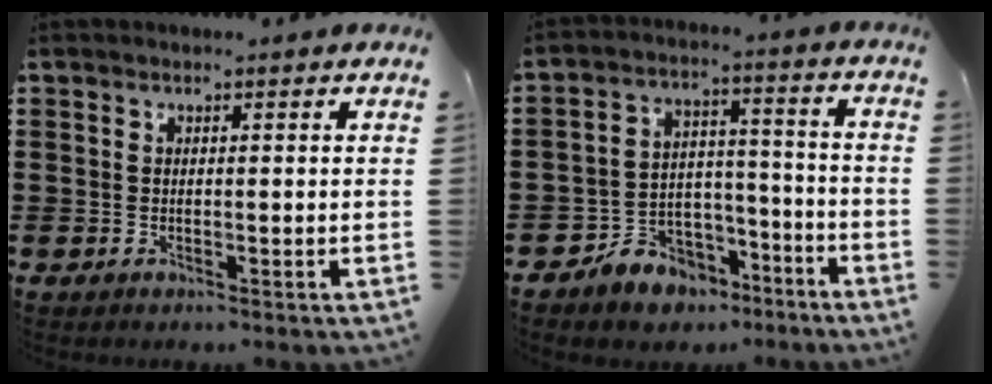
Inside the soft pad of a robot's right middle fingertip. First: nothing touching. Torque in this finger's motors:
{"motor_torque": [2.11, 0.03, 0.07, 0.02]}